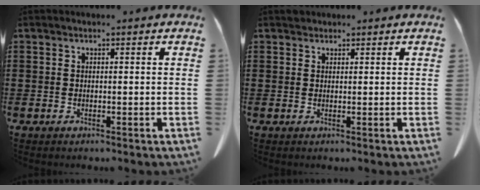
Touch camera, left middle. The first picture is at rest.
{"total": 0.9, "force": [0.8, 0.3, 0.0], "torque": [-0.003, 0.000, 0.018]}